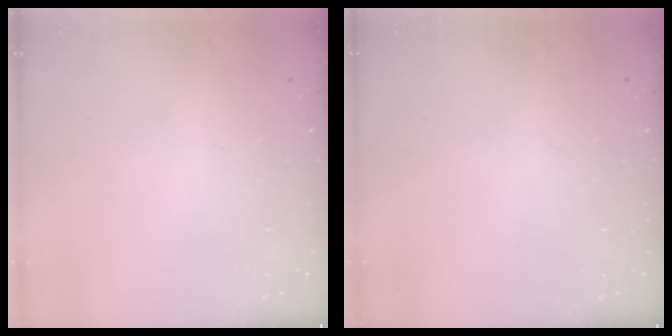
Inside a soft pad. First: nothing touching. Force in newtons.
{"total": 0.0}